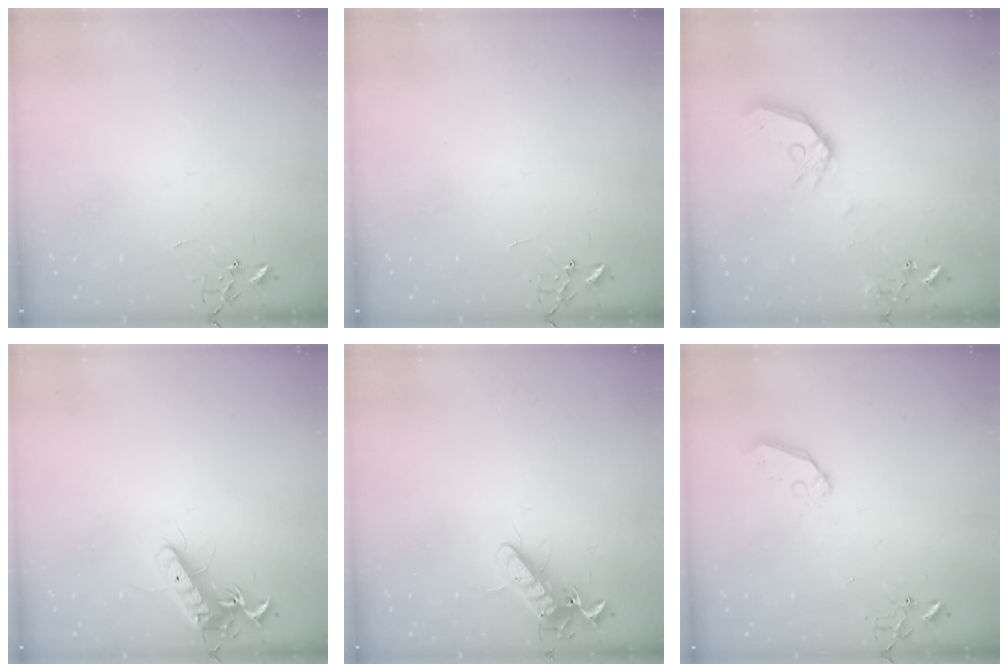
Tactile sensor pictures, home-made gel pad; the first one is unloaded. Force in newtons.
{"total": 0.0}
{"total": 12.8, "press": 12.7, "slide": 1.8}
{"total": 12.7, "press": 12.6, "slide": 1.5}
{"total": 11.7, "press": 11.6, "slide": 1.7}
{"total": 6.9, "press": 6.9, "slide": 0.5}